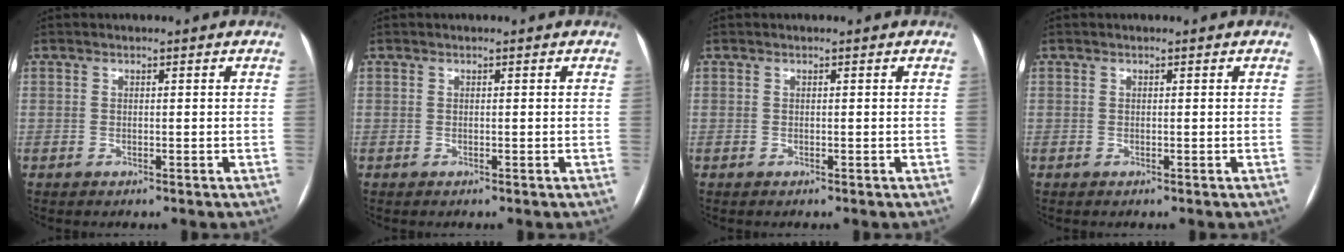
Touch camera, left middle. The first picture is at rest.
{"total": 0.0}
{"total": 0.0}
{"total": 0.0}